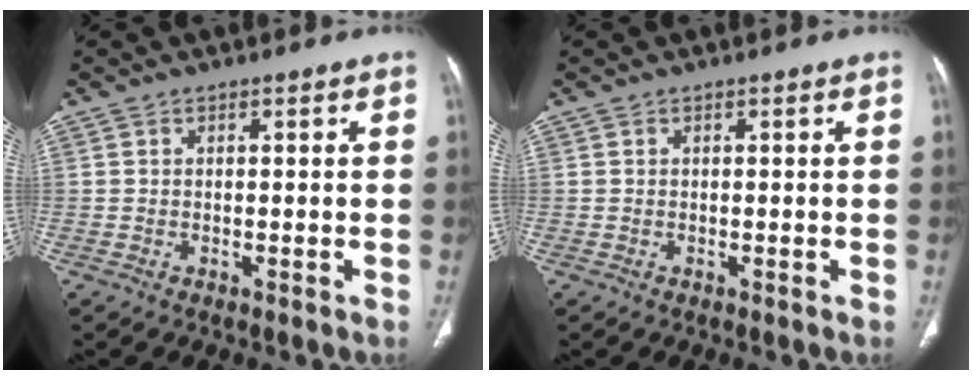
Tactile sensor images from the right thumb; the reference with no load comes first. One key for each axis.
{"total": 0.0}